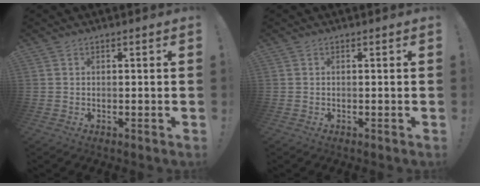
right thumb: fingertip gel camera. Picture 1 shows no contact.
{"total": 0.0}